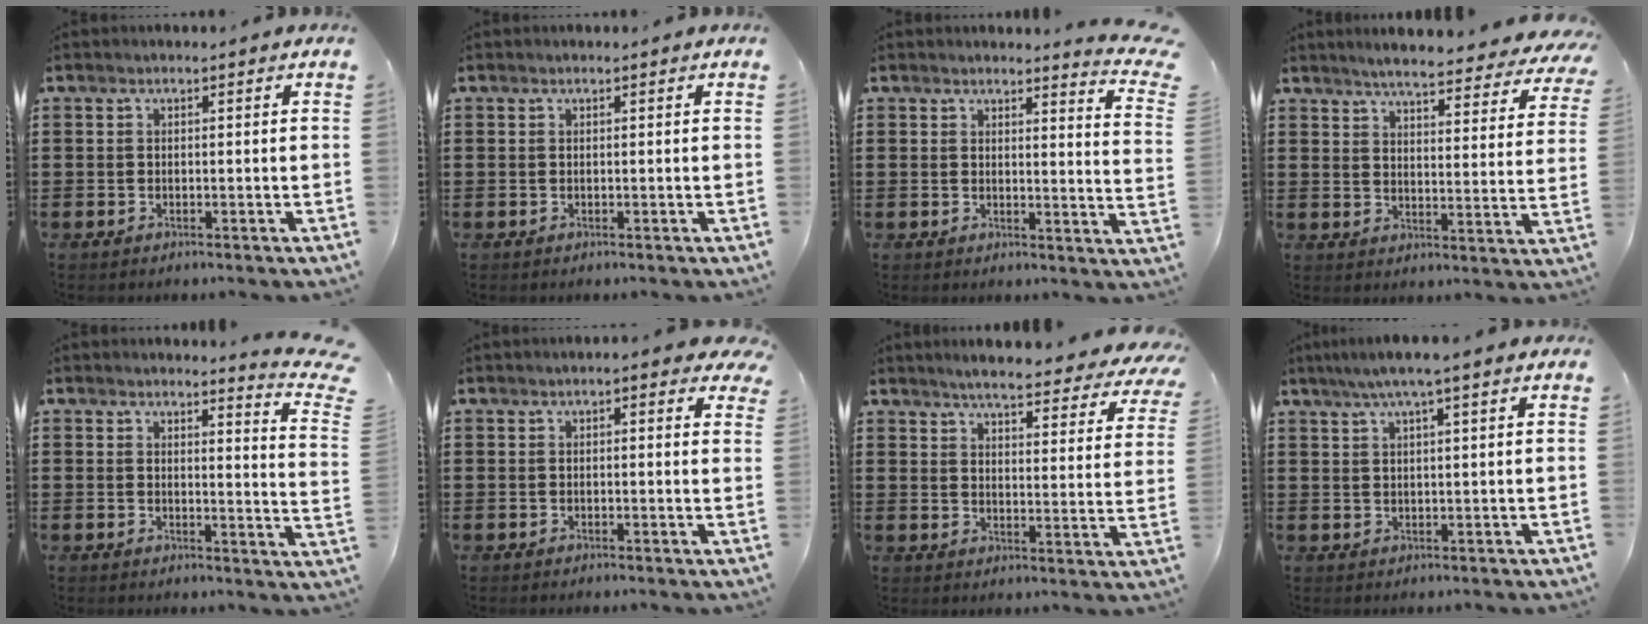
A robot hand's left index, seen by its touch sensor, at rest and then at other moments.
{"total": 0.0}
{"total": 3.0, "force": [2.8, 0.2, 1.0], "torque": [-0.018, -0.017, 0.047]}
{"total": 5.4, "force": [5.0, 0.0, 1.9], "torque": [-0.050, -0.032, 0.083]}
{"total": 3.5, "force": [3.2, 0.1, 1.5], "torque": [-0.029, -0.022, 0.053]}
{"total": 1.5, "force": [0.7, 0.5, 1.3], "torque": [-0.019, 0.002, 0.010]}
{"total": 5.2, "force": [4.8, 0.0, 2.0], "torque": [-0.051, -0.032, 0.080]}
{"total": 3.9, "force": [2.3, 0.1, 3.2], "torque": [-0.065, 0.004, 0.039]}